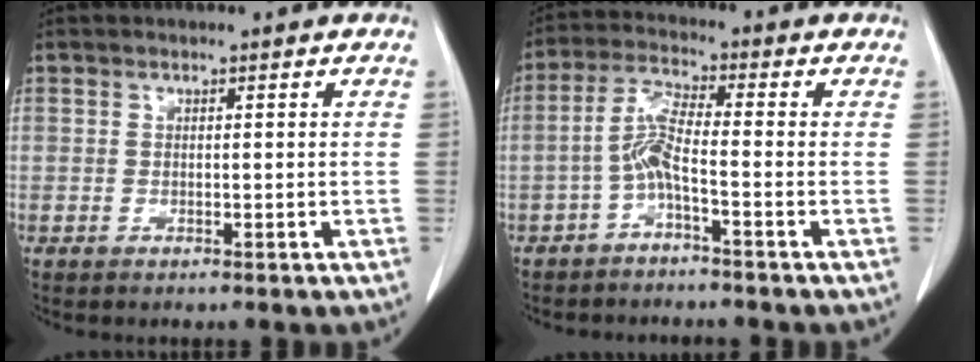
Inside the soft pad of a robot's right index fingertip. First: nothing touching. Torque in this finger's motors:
{"motor_torque": [0.75, -0.41, 0.30, 0.12]}